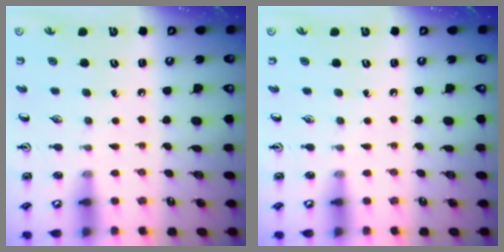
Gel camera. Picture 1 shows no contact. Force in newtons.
{"total": 0.0}